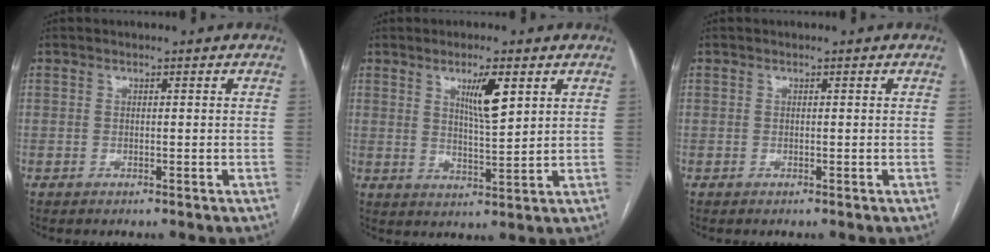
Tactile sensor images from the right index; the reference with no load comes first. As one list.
[{"total": 6.1, "force": [2.8, 0.8, 5.4], "torque": [-0.093, -0.006, 0.050]}, {"total": 0.0}]